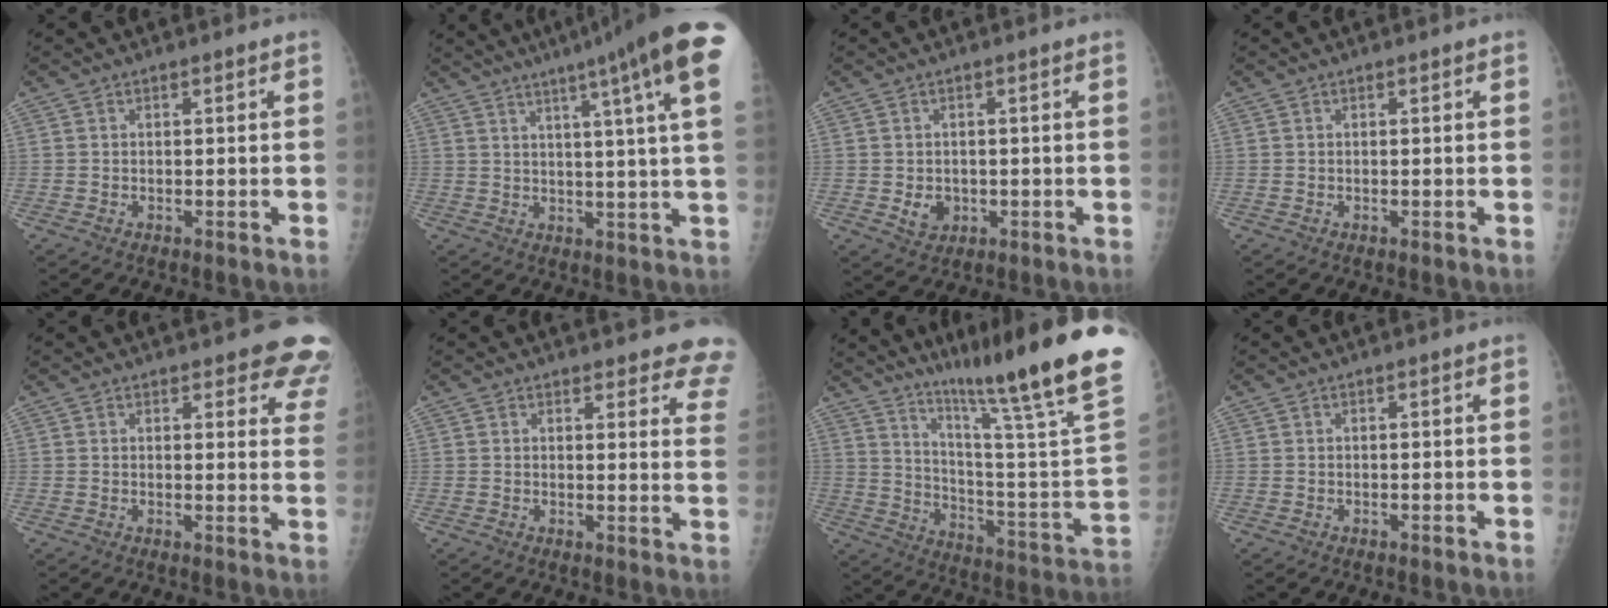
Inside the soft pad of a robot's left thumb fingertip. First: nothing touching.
{"total": 19.9, "force": [11.2, 0.5, 16.5], "torque": [-0.228, -0.028, 0.123]}
{"total": 3.2, "force": [-0.3, 2.7, 1.7], "torque": [-0.016, -0.002, 0.005]}
{"total": 0.0}
{"total": 9.4, "force": [7.8, 3.2, 4.3], "torque": [-0.001, -0.033, 0.067]}
{"total": 11.5, "force": [10.7, 3.0, 3.1], "torque": [0.017, -0.063, 0.089]}
{"total": 30.3, "force": [20.5, 1.3, 22.3], "torque": [-0.307, -0.115, 0.305]}
{"total": 0.0}